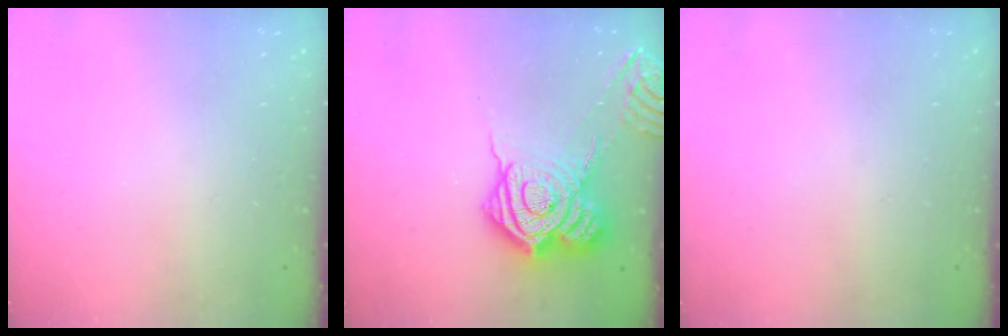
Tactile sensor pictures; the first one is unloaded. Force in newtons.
{"total": 18.8, "press": 18.7, "slide": 1.5}
{"total": 0.0}